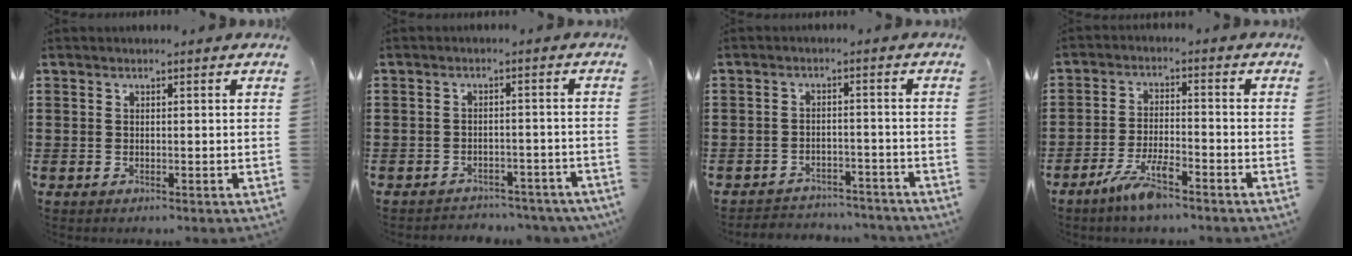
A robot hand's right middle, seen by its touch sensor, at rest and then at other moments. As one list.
[{"total": 2.6, "force": [-2.6, 0.4, 0.0], "torque": [-0.008, 0.001, -0.056]}, {"total": 3.3, "force": [-3.3, 0.4, 0.0], "torque": [-0.006, 0.001, -0.071]}, {"total": 5.8, "force": [-4.1, 1.2, 3.9], "torque": [-0.082, -0.002, -0.078]}]